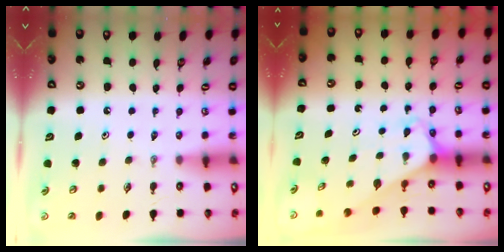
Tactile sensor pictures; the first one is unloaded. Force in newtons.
{"total": 2.8, "press": 2.8, "slide": 0.2}